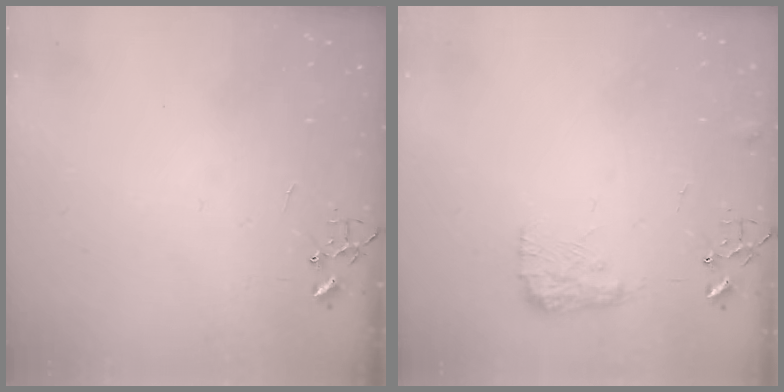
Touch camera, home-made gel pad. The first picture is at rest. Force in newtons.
{"total": 9.5, "press": 9.5, "slide": 0.3}